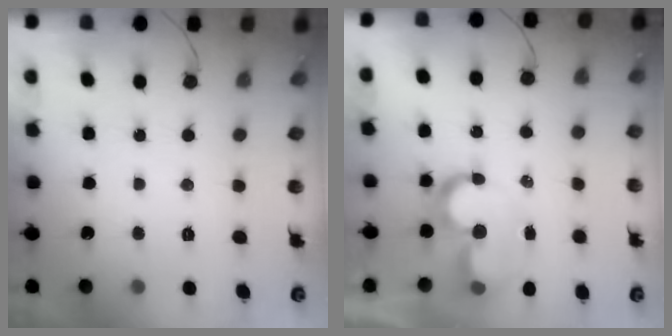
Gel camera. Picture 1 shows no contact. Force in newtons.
{"total": 9.8, "press": 9.8, "slide": 0.6}